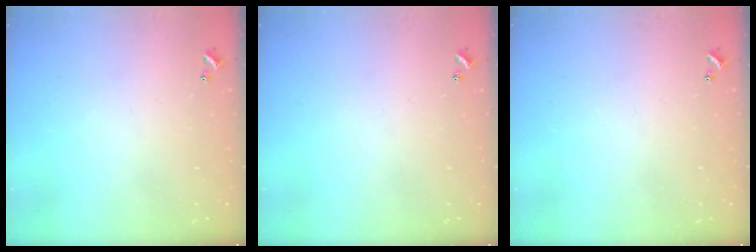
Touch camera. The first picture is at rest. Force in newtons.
{"total": 0.0}
{"total": 0.0}